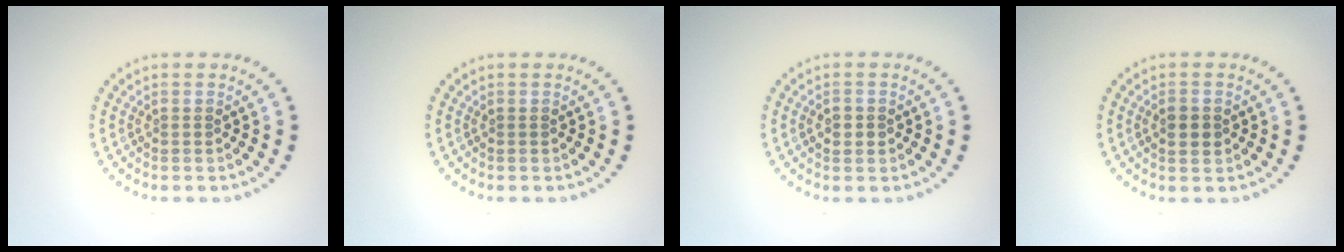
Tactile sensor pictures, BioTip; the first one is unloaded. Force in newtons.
{"total": 0.0}
{"total": 1.0, "press": 0.9, "slide": 0.2}
{"total": 2.2, "press": 2.2, "slide": 0.0}